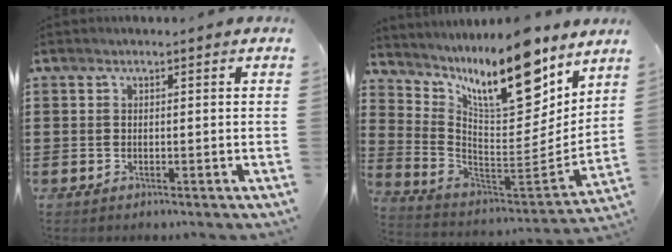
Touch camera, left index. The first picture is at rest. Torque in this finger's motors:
{"motor_torque": [2.14, 0.00, 1.05, 0.21]}